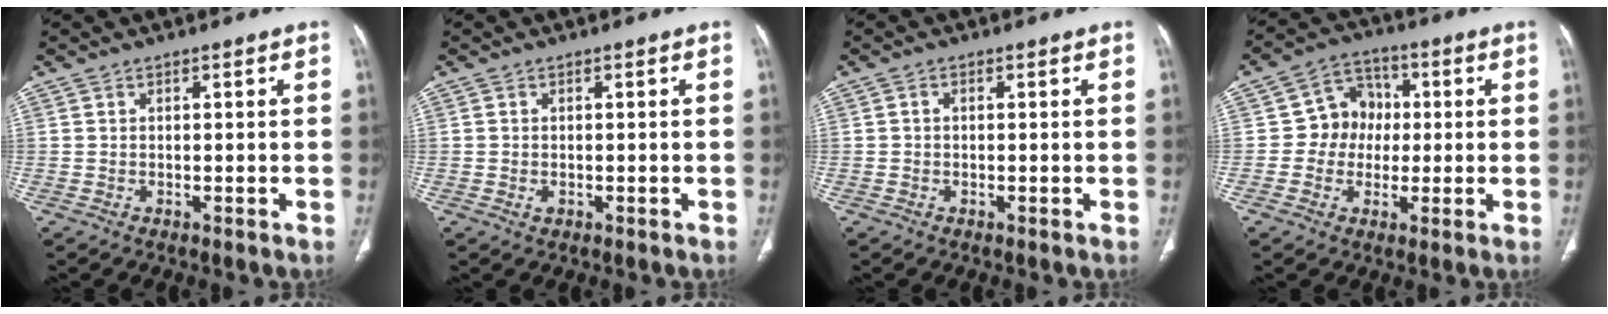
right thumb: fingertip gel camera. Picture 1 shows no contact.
{"total": 0.9, "force": [-0.2, 0.7, 0.6], "torque": [-0.013, 0.002, 0.000]}
{"total": 0.6, "force": [0.0, 0.5, 0.4], "torque": [-0.005, 0.001, -0.004]}
{"total": 7.5, "force": [-0.1, 6.8, 3.1], "torque": [-0.009, 0.019, -0.015]}